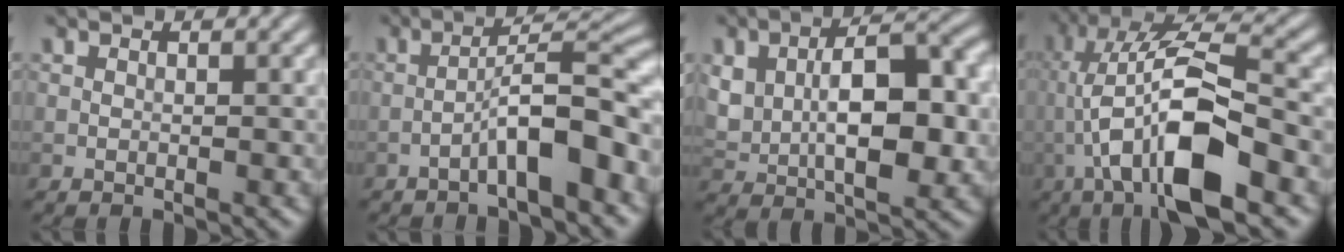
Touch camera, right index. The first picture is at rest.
{"total": 6.3, "force": [-3.1, 1.0, 5.3], "torque": [-0.085, 0.029, -0.054]}
{"total": 9.6, "force": [0.7, 5.5, 7.8], "torque": [-0.137, 0.002, 0.011]}
{"total": 10.6, "force": [-2.7, 3.0, 9.8], "torque": [-0.198, 0.017, -0.052]}